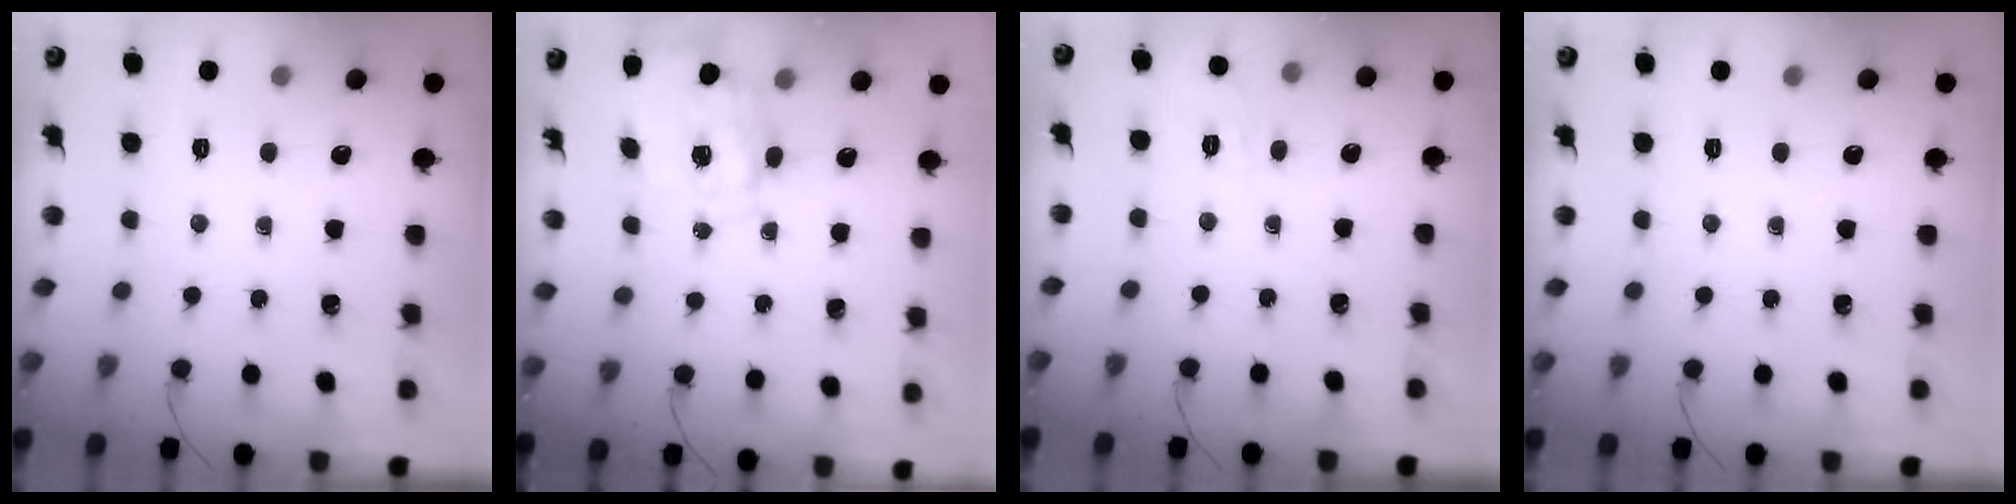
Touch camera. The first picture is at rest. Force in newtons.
{"total": 2.8, "press": 2.6, "slide": 0.9}
{"total": 1.9, "press": 0.2, "slide": 1.9}
{"total": 0.0}